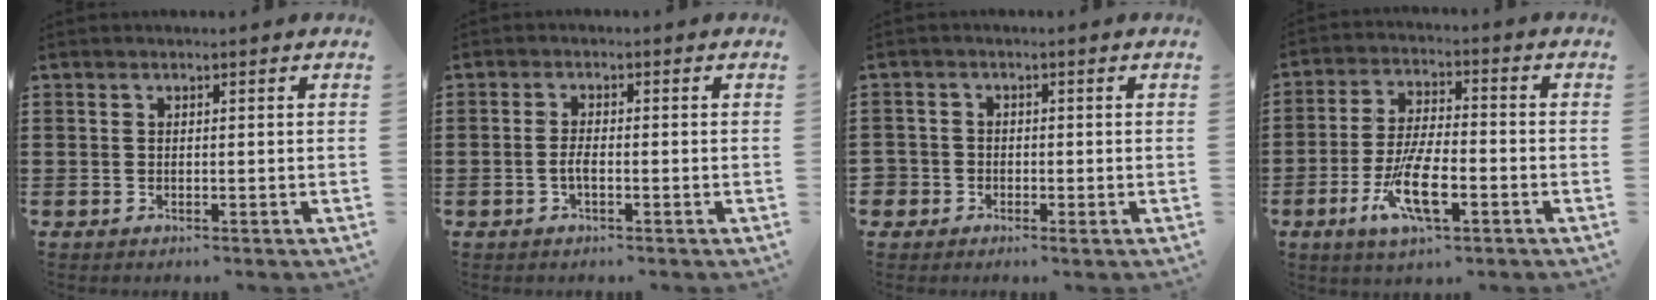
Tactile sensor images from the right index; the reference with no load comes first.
{"total": 2.1, "force": [-0.7, 0.6, 1.9], "torque": [-0.044, 0.000, -0.015]}
{"total": 1.6, "force": [-0.8, 1.4, 0.2], "torque": [-0.012, 0.000, -0.019]}
{"total": 9.9, "force": [-3.7, 3.1, 8.6], "torque": [-0.182, -0.011, -0.068]}